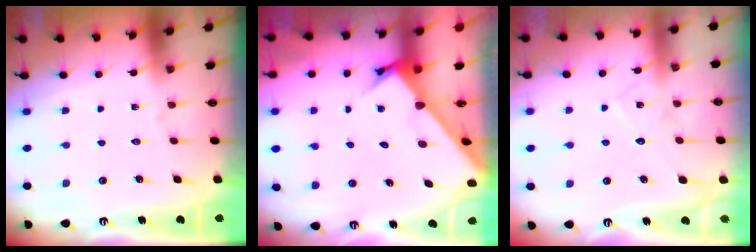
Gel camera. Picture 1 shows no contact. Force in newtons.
{"total": 2.9, "press": 2.9, "slide": 0.2}
{"total": 8.5, "press": 8.5, "slide": 0.6}